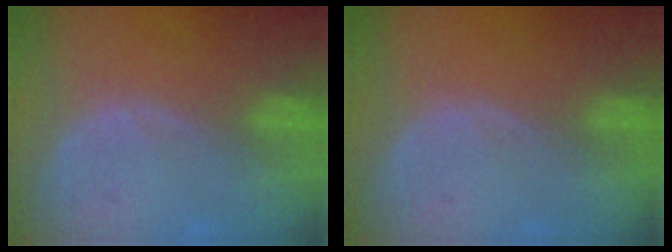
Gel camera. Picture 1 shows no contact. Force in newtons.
{"total": 0.0}